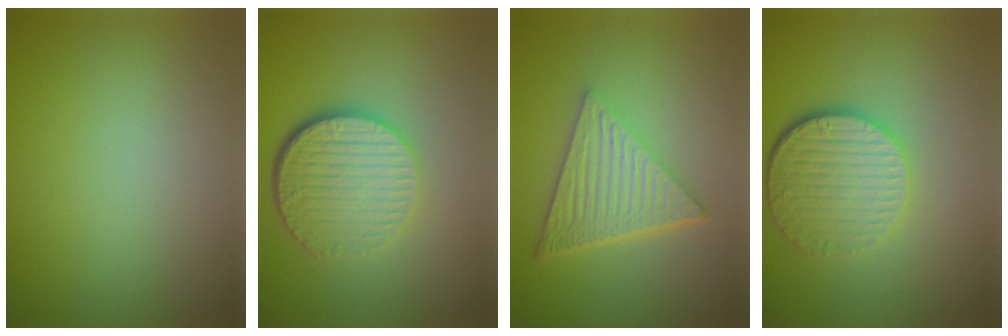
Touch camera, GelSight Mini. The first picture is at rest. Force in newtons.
{"total": 6.6, "press": 4.4, "slide": 5.0}
{"total": 6.7, "press": 4.4, "slide": 5.0}
{"total": 6.0, "press": 4.2, "slide": 4.3}